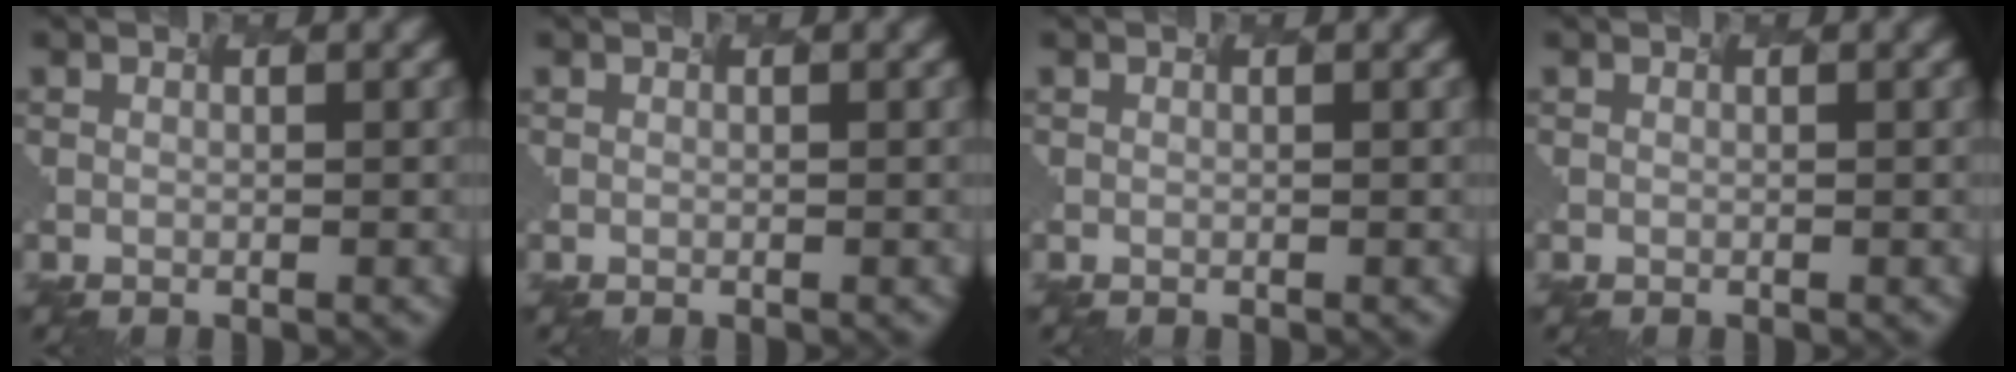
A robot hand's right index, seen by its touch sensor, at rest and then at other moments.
{"total": 0.0}
{"total": 0.0}
{"total": 0.0}